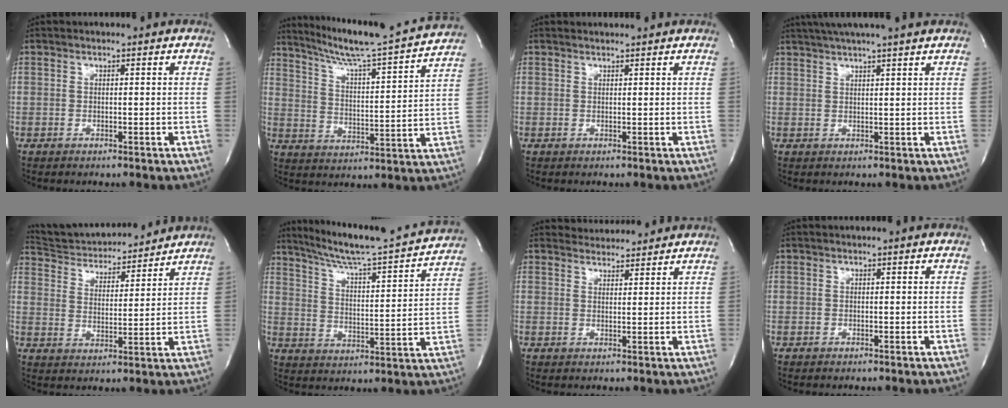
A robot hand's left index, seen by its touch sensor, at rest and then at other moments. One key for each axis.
{"total": 19.3, "fx": 17.6, "fy": -0.9, "fz": 7.9, "tx": -0.135, "ty": -0.024, "tz": 0.253}
{"total": 1.6, "fx": 1.6, "fy": -0.1, "fz": 0.2, "tx": -0.008, "ty": 0.011, "tz": 0.026}
{"total": 14.7, "fx": 12.8, "fy": -0.3, "fz": 7.2, "tx": -0.127, "ty": 0.020, "tz": 0.174}
{"total": 14.9, "fx": 14.2, "fy": 2.7, "fz": 3.5, "tx": -0.058, "ty": 0.012, "tz": 0.226}
{"total": 20.6, "fx": 18.8, "fy": 0.5, "fz": 8.3, "tx": -0.135, "ty": -0.022, "tz": 0.266}
{"total": 4.6, "fx": 4.6, "fy": 0.6, "fz": 0.0, "tx": -0.008, "ty": 0.017, "tz": 0.067}
{"total": 0.0}